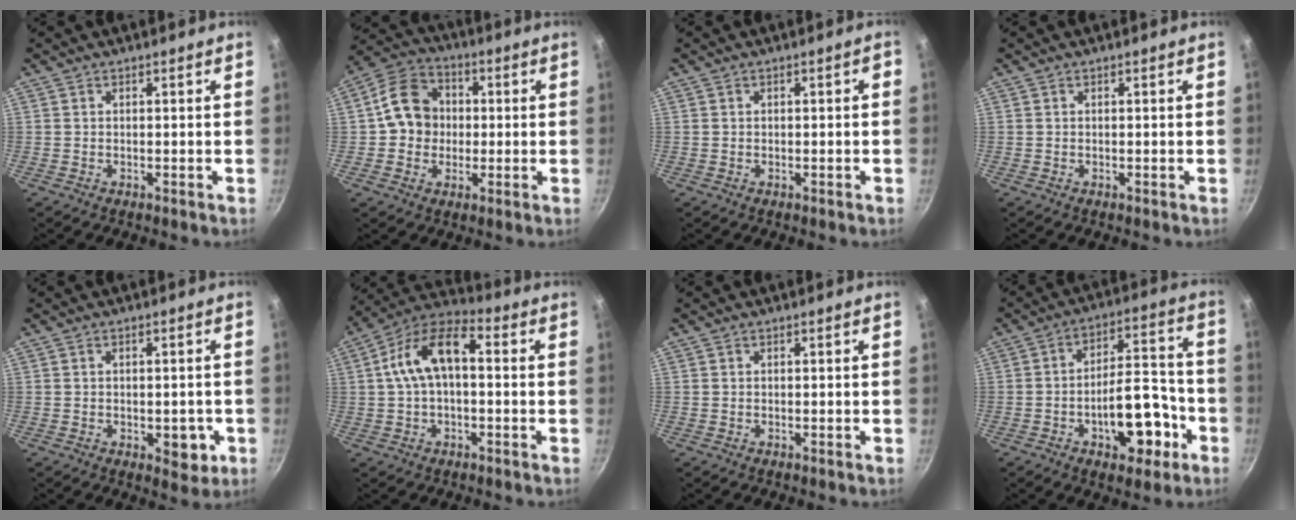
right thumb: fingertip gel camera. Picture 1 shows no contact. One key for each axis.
{"total": 10.7, "fx": 0.5, "fy": 9.4, "fz": 5.1, "tx": -0.057, "ty": 0.019, "tz": -0.006}
{"total": 0.7, "fx": -0.3, "fy": 0.5, "fz": 0.4, "tx": -0.002, "ty": 0.012, "tz": 0.001}
{"total": 0.0}
{"total": 5.5, "fx": -1.4, "fy": 3.0, "fz": 4.4, "tx": -0.030, "ty": 0.003, "tz": -0.012}
{"total": 12.6, "fx": 1.1, "fy": 6.8, "fz": 10.6, "tx": -0.179, "ty": 0.041, "tz": 0.007}
{"total": 0.0}
{"total": 14.6, "fx": -5.6, "fy": 7.3, "fz": 11.3, "tx": -0.127, "ty": 0.059, "tz": -0.073}